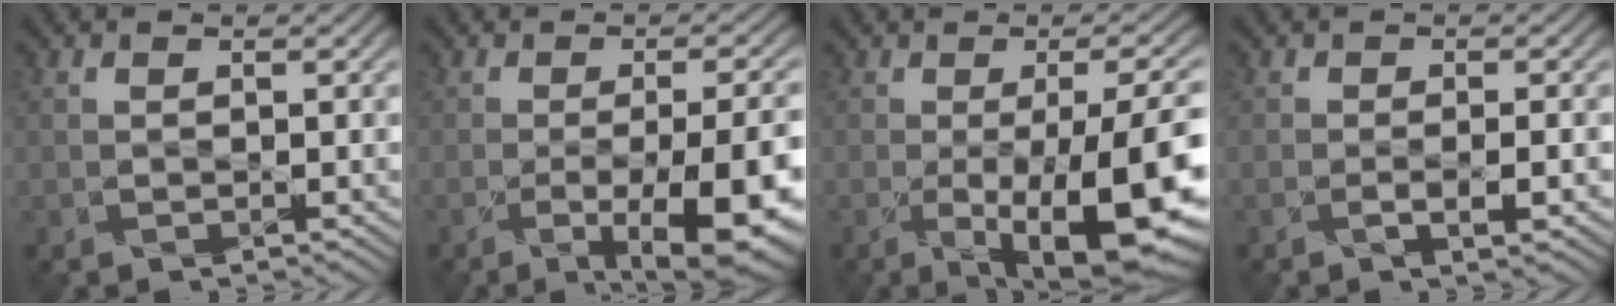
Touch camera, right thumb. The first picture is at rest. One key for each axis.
{"total": 12.3, "fx": -5.2, "fy": 3.9, "fz": 10.5, "tx": -0.136, "ty": -0.016, "tz": -0.065}
{"total": 14.1, "fx": -4.1, "fy": 4.6, "fz": 12.7, "tx": -0.181, "ty": -0.033, "tz": -0.047}
{"total": 2.0, "fx": -1.1, "fy": 0.5, "fz": 1.6, "tx": -0.023, "ty": -0.005, "tz": -0.019}